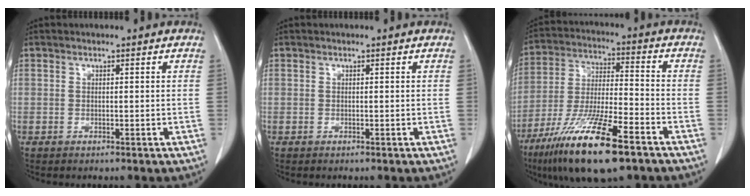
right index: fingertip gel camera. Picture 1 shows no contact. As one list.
[{"total": 0.0}, {"total": 17.6, "force": [-10.7, 2.5, 13.7], "torque": [-0.271, -0.040, -0.193]}]